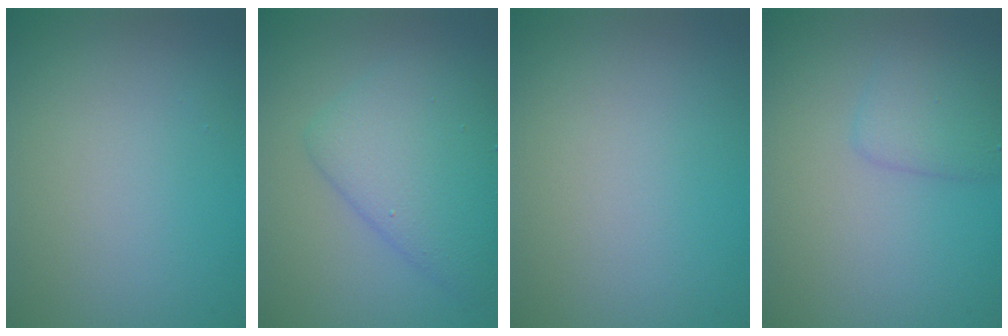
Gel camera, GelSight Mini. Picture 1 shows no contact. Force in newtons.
{"total": 5.4, "press": 5.4, "slide": 0.1}
{"total": 0.0}
{"total": 2.2, "press": 2.2, "slide": 0.1}